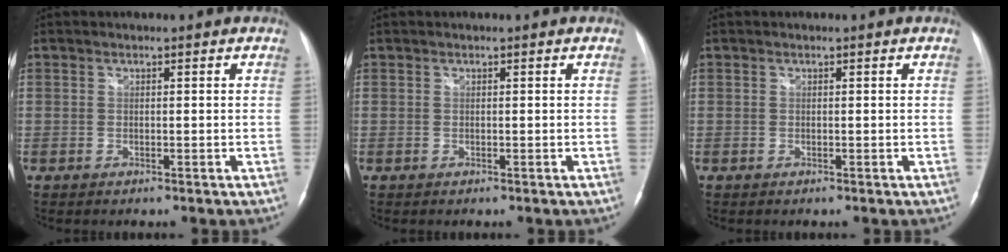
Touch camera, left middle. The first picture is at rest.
{"total": 0.0}
{"total": 0.0}